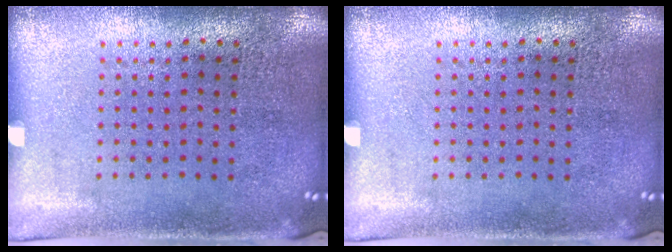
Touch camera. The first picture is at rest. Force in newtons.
{"total": 0.0}